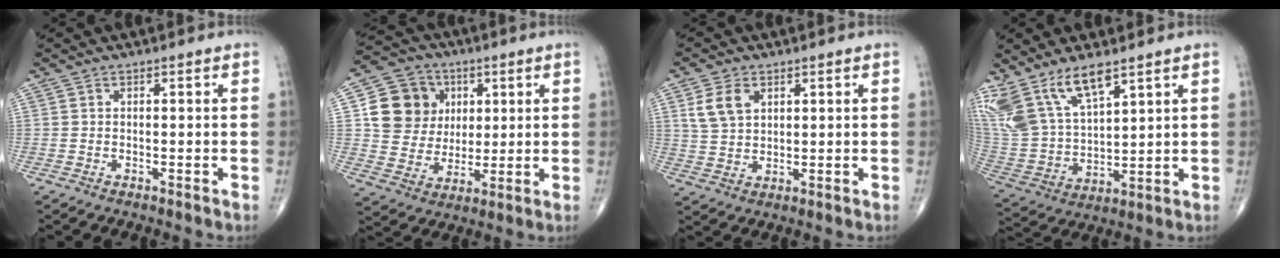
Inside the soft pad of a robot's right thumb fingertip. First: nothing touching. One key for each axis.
{"total": 13.6, "fx": 3.5, "fy": 12.2, "fz": 4.8, "tx": -0.051, "ty": 0.002, "tz": 0.065}
{"total": 6.3, "fx": 2.6, "fy": 4.3, "fz": 3.9, "tx": -0.066, "ty": -0.004, "tz": 0.056}
{"total": 16.4, "fx": 10.8, "fy": 6.6, "fz": 10.3, "tx": -0.204, "ty": -0.042, "tz": 0.232}